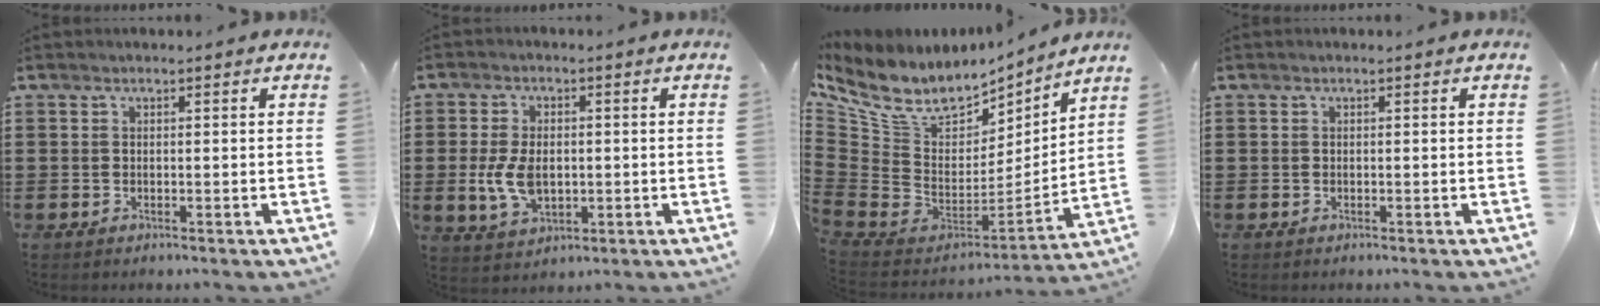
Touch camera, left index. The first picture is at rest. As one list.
[{"total": 6.8, "force": [-0.3, 4.4, 5.3], "torque": [-0.126, 0.002, -0.009]}, {"total": 9.7, "force": [6.5, 5.4, 4.9], "torque": [-0.136, -0.048, 0.119]}, {"total": 0.0}]